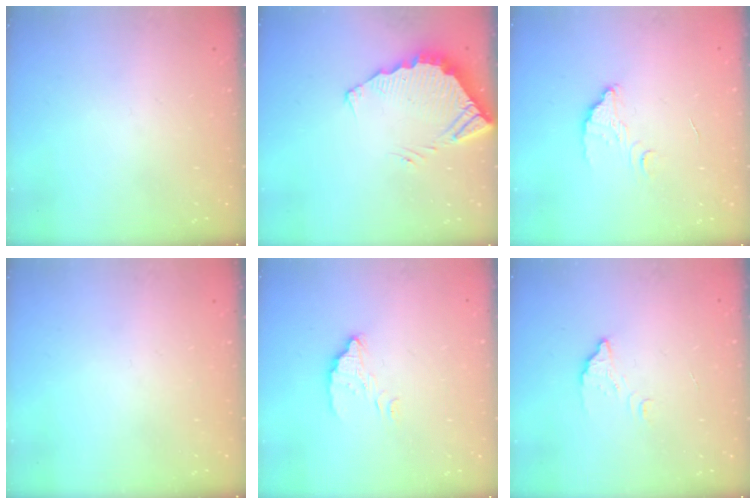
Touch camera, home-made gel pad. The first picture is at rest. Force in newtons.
{"total": 4.8, "press": 4.8, "slide": 0.3}
{"total": 3.8, "press": 3.8, "slide": 0.2}
{"total": 0.0}
{"total": 4.1, "press": 4.1, "slide": 0.1}
{"total": 2.7, "press": 2.7, "slide": 0.2}